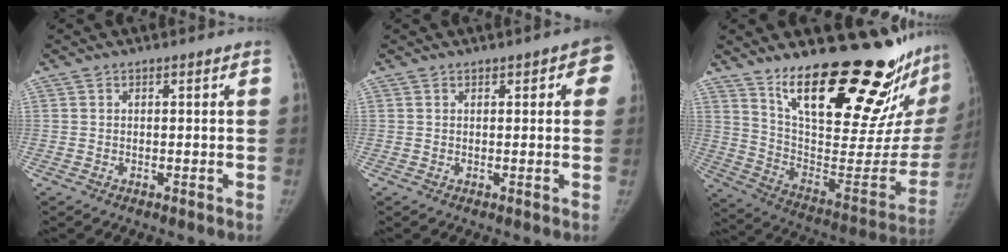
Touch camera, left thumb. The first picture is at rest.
{"total": 4.8, "force": [1.8, 2.1, 4.0], "torque": [-0.022, -0.001, 0.013]}
{"total": 31.9, "force": [23.3, 8.9, 19.9], "torque": [-0.258, -0.139, 0.354]}